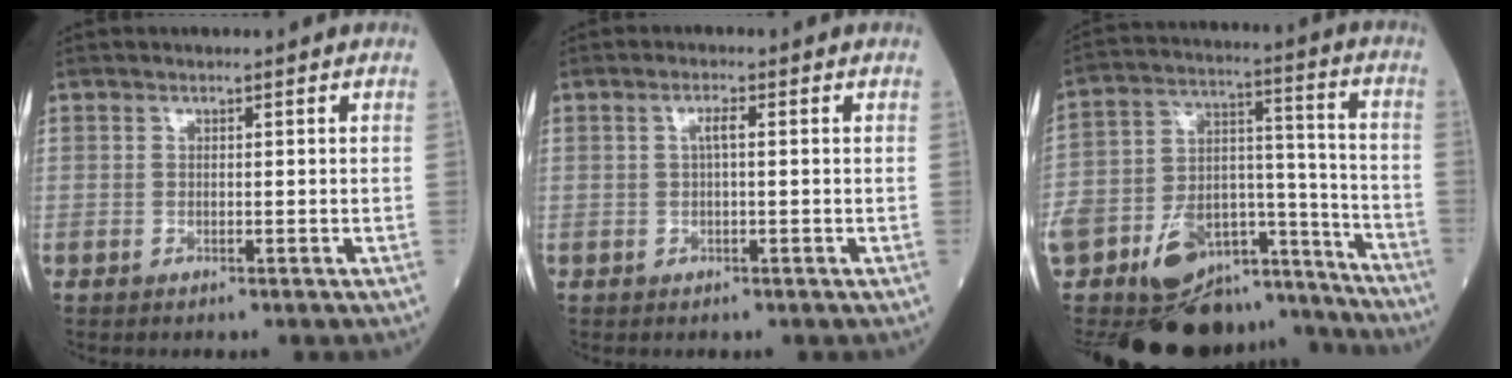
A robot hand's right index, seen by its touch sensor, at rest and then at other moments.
{"total": 1.7, "force": [0.3, 0.2, 1.7], "torque": [-0.033, 0.004, 0.004]}
{"total": 24.4, "force": [-19.4, 11.3, 9.5], "torque": [-0.226, 0.040, -0.292]}